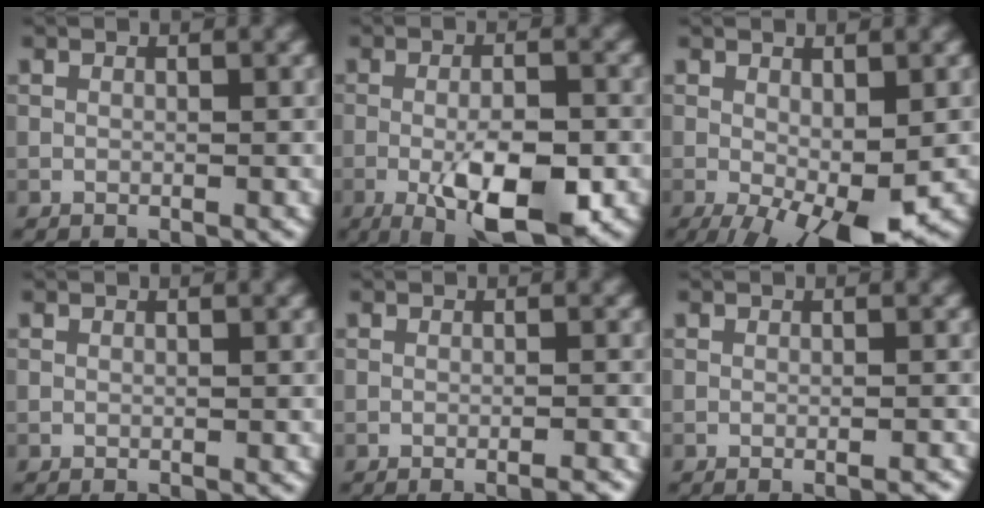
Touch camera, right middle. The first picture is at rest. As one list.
[{"total": 8.3, "force": [-2.8, 2.7, 7.3], "torque": [-0.117, -0.005, -0.046]}, {"total": 6.7, "force": [-2.4, 2.2, 5.8], "torque": [-0.102, -0.017, -0.030]}, {"total": 0.0}, {"total": 1.6, "force": [-0.9, 0.3, 1.3], "torque": [-0.008, 0.003, -0.017]}, {"total": 1.2, "force": [-0.5, 0.2, 1.1], "torque": [-0.009, -0.001, -0.010]}]